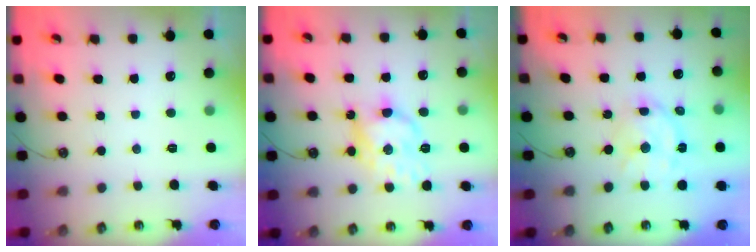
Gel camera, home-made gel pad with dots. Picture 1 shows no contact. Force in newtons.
{"total": 13.3, "press": 13.3, "slide": 0.7}
{"total": 11.9, "press": 11.9, "slide": 0.8}